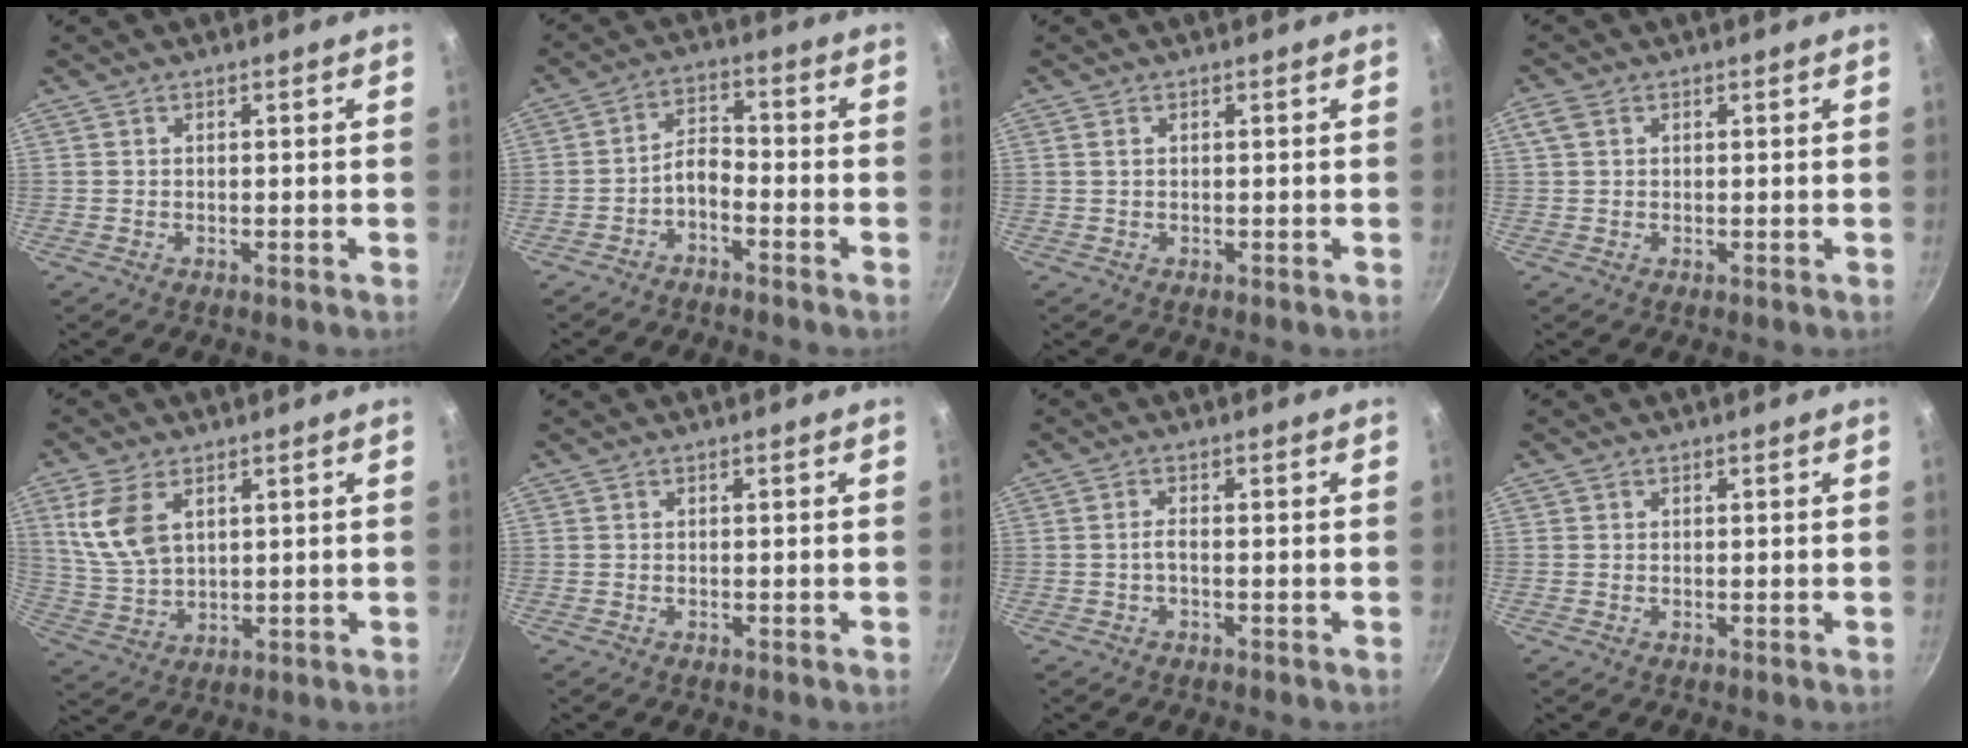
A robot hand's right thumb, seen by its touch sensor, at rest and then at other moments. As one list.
[{"total": 4.5, "force": [-2.9, 2.1, 2.8], "torque": [-0.047, 0.042, -0.056]}, {"total": 0.8, "force": [0.4, 0.4, 0.5], "torque": [-0.011, 0.001, 0.008]}, {"total": 2.5, "force": [0.9, 1.7, 1.5], "torque": [-0.029, 0.005, 0.019]}, {"total": 9.7, "force": [3.9, 5.7, 6.9], "torque": [-0.134, -0.016, 0.089]}, {"total": 0.0}, {"total": 1.5, "force": [-0.5, 0.3, 1.4], "torque": [-0.036, 0.006, -0.011]}, {"total": 0.0}]